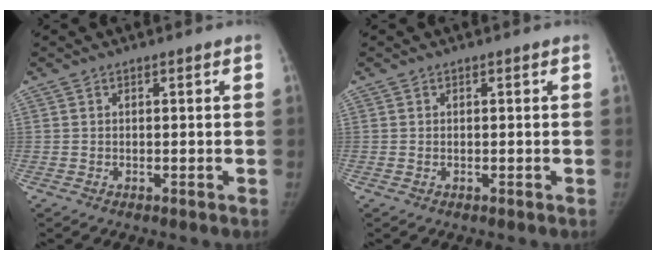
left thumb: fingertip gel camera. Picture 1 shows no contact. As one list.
[{"total": 0.0}]